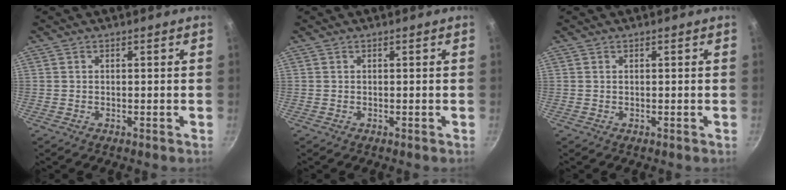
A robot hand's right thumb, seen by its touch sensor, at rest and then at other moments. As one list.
[{"total": 0.0}, {"total": 0.0}]